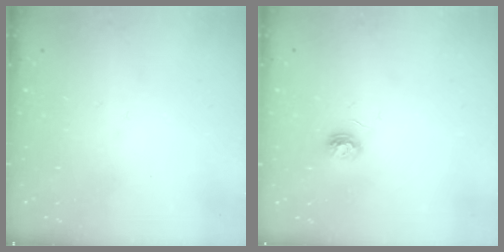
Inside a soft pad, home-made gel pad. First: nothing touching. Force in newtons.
{"total": 4.7, "press": 4.6, "slide": 0.5}